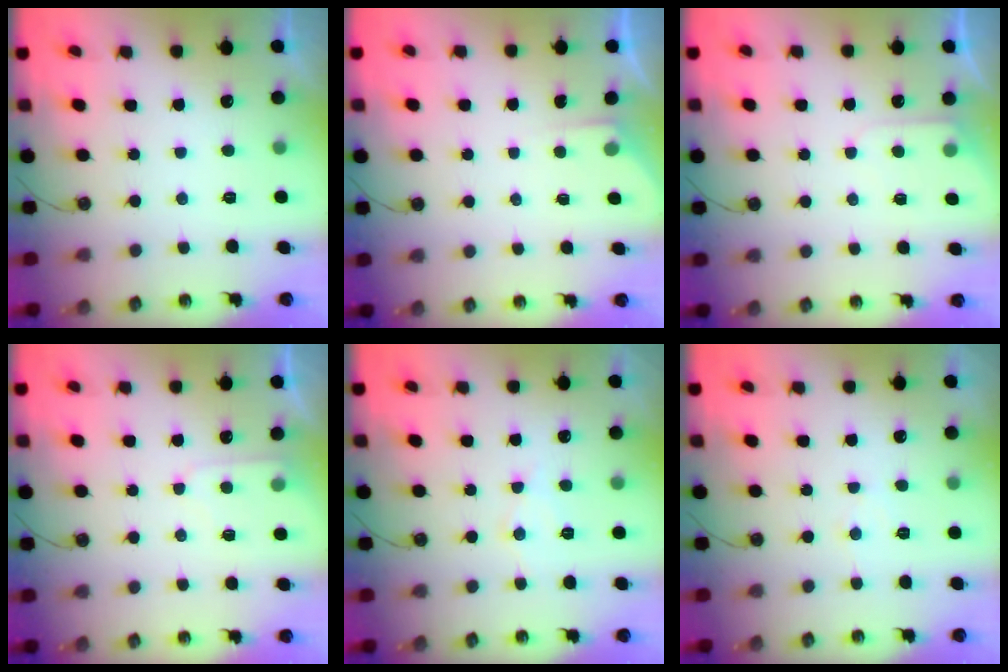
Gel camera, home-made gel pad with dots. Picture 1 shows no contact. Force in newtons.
{"total": 3.0, "press": 2.9, "slide": 0.5}
{"total": 4.7, "press": 4.6, "slide": 0.6}
{"total": 6.3, "press": 6.3, "slide": 0.7}
{"total": 6.7, "press": 6.6, "slide": 0.8}
{"total": 3.9, "press": 3.9, "slide": 0.5}